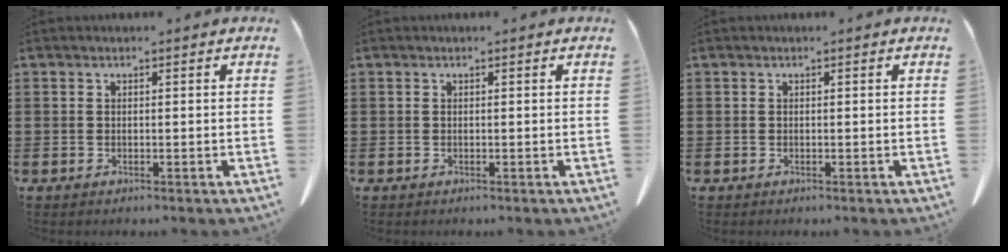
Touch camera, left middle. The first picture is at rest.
{"total": 0.0}
{"total": 0.0}